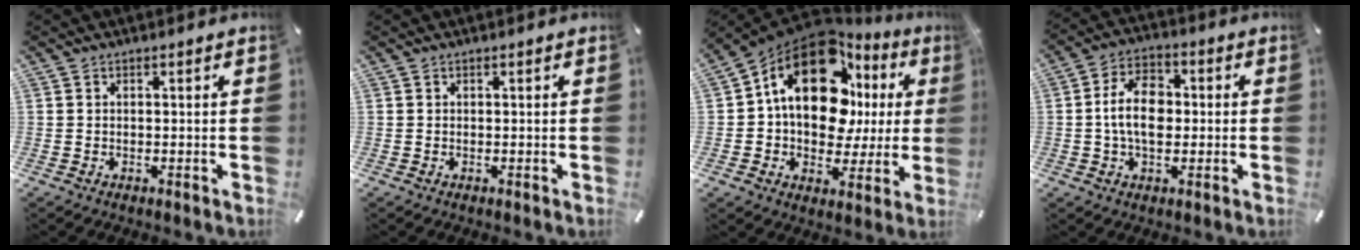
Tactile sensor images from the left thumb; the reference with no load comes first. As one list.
[{"total": 0.0}, {"total": 19.8, "force": [6.4, 12.8, 13.8], "torque": [-0.226, -0.047, 0.104]}, {"total": 10.1, "force": [-0.3, 6.6, 7.6], "torque": [-0.140, 0.008, -0.008]}]